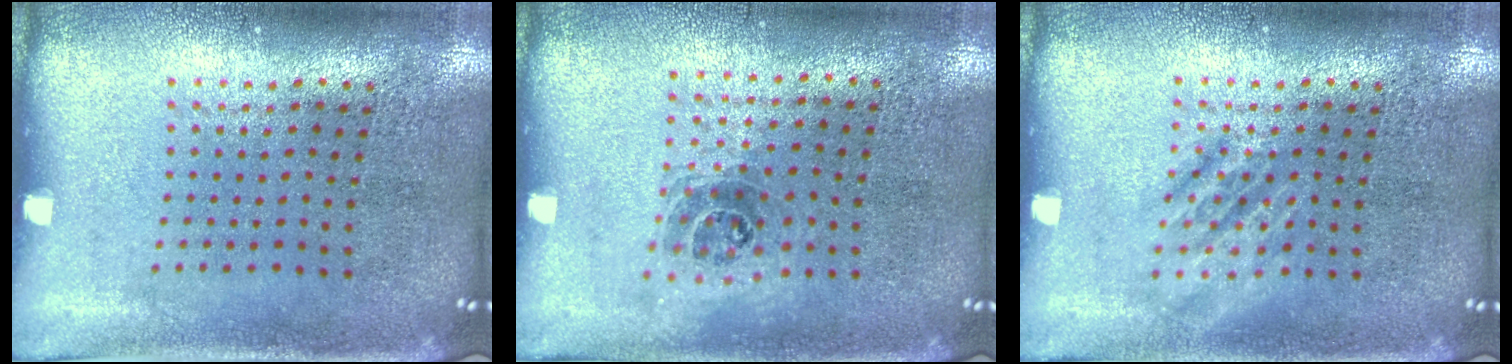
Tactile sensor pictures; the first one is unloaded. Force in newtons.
{"total": 1.1, "press": 0.9, "slide": 0.6}
{"total": 1.8, "press": 1.8, "slide": 0.3}